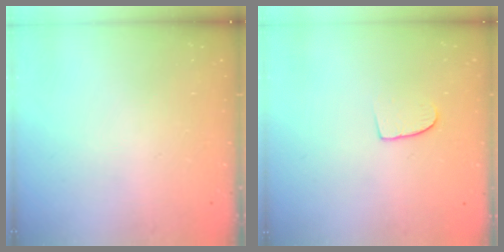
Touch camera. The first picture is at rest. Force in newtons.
{"total": 6.8, "press": 6.7, "slide": 0.5}